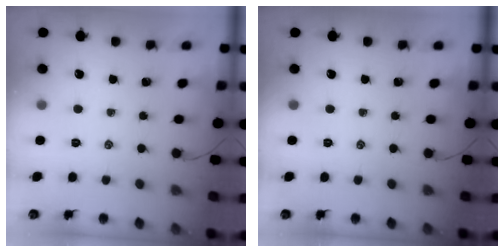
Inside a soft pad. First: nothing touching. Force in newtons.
{"total": 0.0}